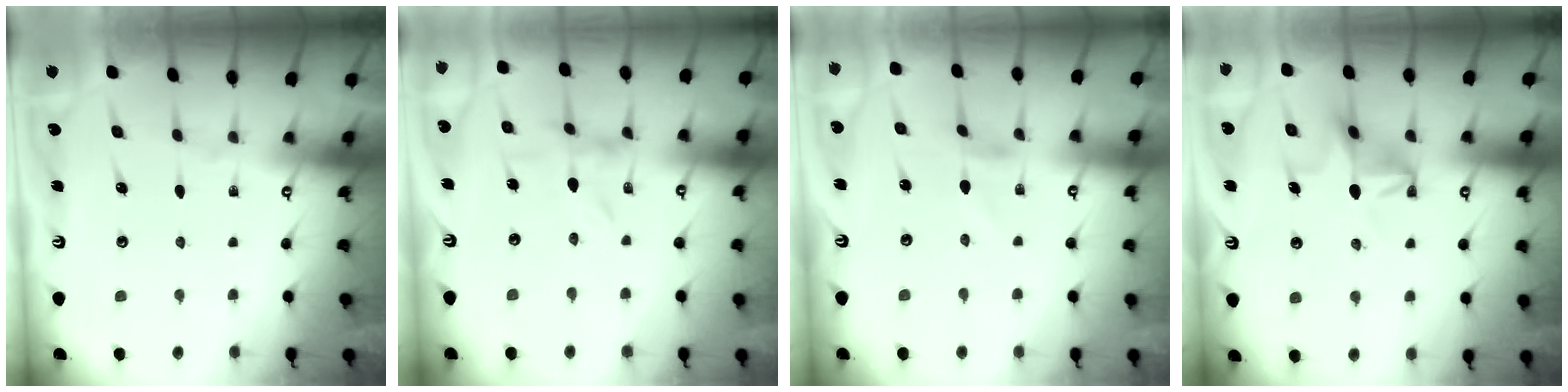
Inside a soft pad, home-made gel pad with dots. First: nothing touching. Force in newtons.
{"total": 0.0}
{"total": 0.9, "press": 0.8, "slide": 0.1}
{"total": 7.2, "press": 7.1, "slide": 1.1}